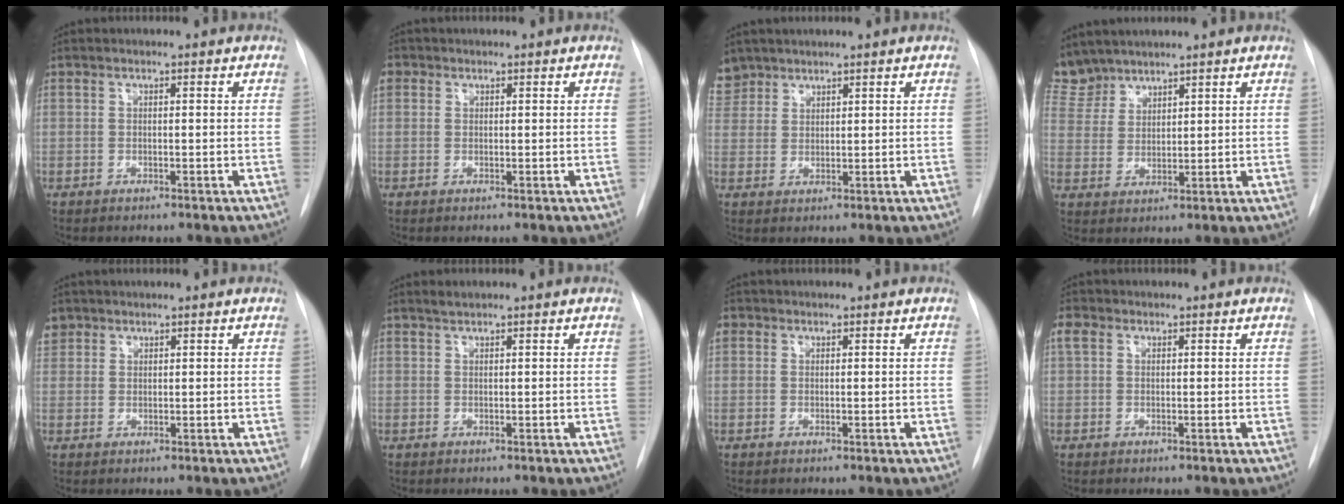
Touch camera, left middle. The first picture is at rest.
{"total": 2.6, "force": [1.0, 2.4, 0.7], "torque": [-0.016, 0.018, 0.020]}
{"total": 4.7, "force": [3.9, 2.6, 0.0], "torque": [0.006, 0.012, 0.082]}
{"total": 6.3, "force": [5.9, 2.1, -0.1], "torque": [0.001, 0.007, 0.129]}
{"total": 3.5, "force": [2.2, 2.7, 0.4], "torque": [-0.007, 0.015, 0.043]}
{"total": 0.8, "force": [0.8, 0.1, 0.3], "torque": [-0.009, 0.004, 0.018]}
{"total": 2.2, "force": [0.8, 1.9, 0.6], "torque": [-0.012, 0.018, 0.016]}
{"total": 2.0, "force": [0.9, 1.5, 1.0], "torque": [-0.027, 0.018, 0.017]}